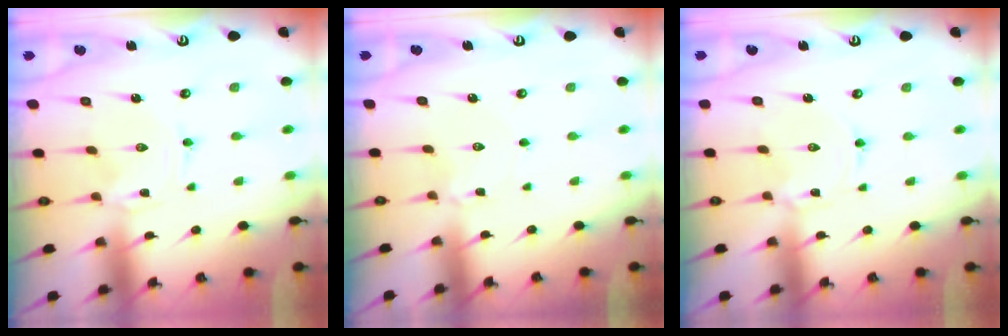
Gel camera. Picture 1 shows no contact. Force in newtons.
{"total": 2.1, "press": 2.1, "slide": 0.2}
{"total": 3.5, "press": 3.5, "slide": 0.1}